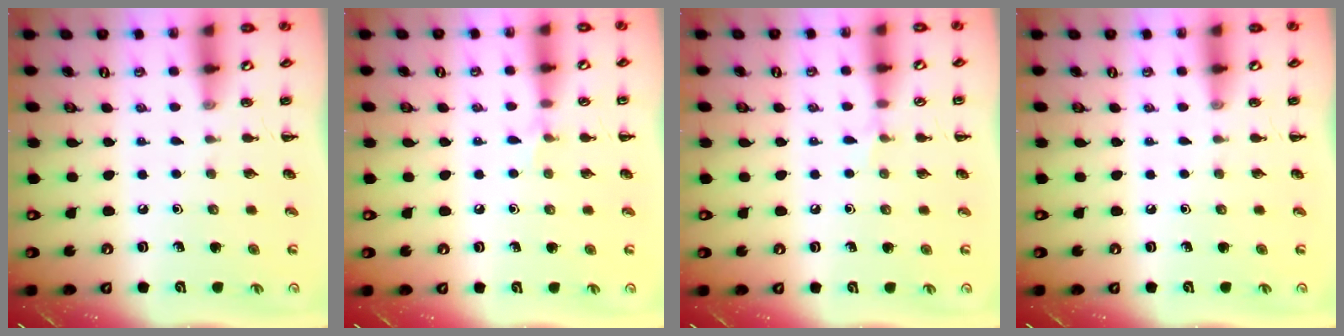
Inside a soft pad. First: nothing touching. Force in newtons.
{"total": 3.7, "press": 3.5, "slide": 1.3}
{"total": 3.8, "press": 3.5, "slide": 1.5}
{"total": 0.0}